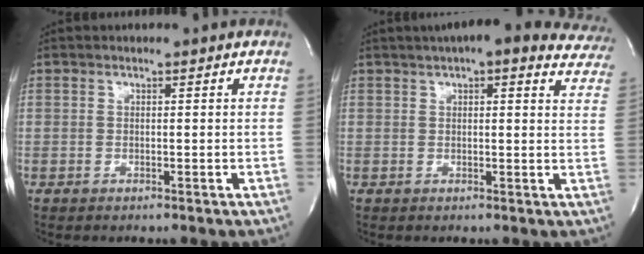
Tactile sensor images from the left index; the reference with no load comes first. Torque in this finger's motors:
{"motor_torque": [0.30, -0.30, 0.01, -0.09]}